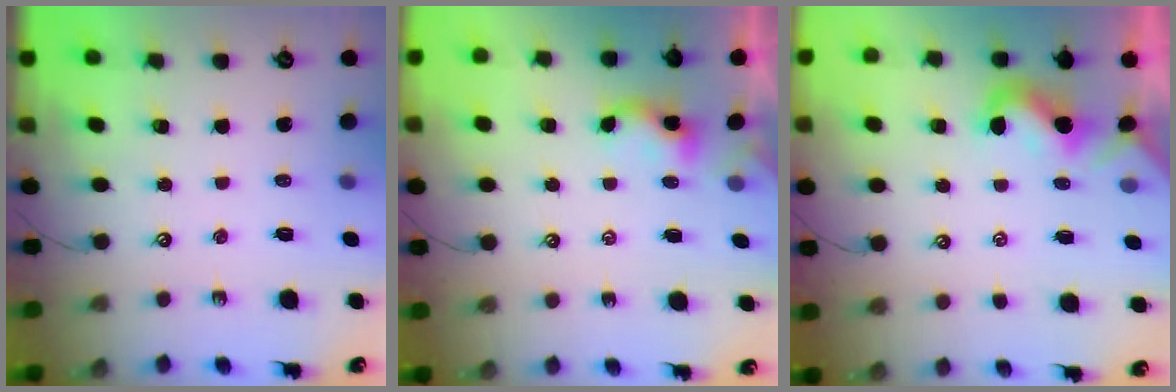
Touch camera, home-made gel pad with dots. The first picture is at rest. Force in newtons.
{"total": 1.7, "press": 1.6, "slide": 0.4}
{"total": 0.0}